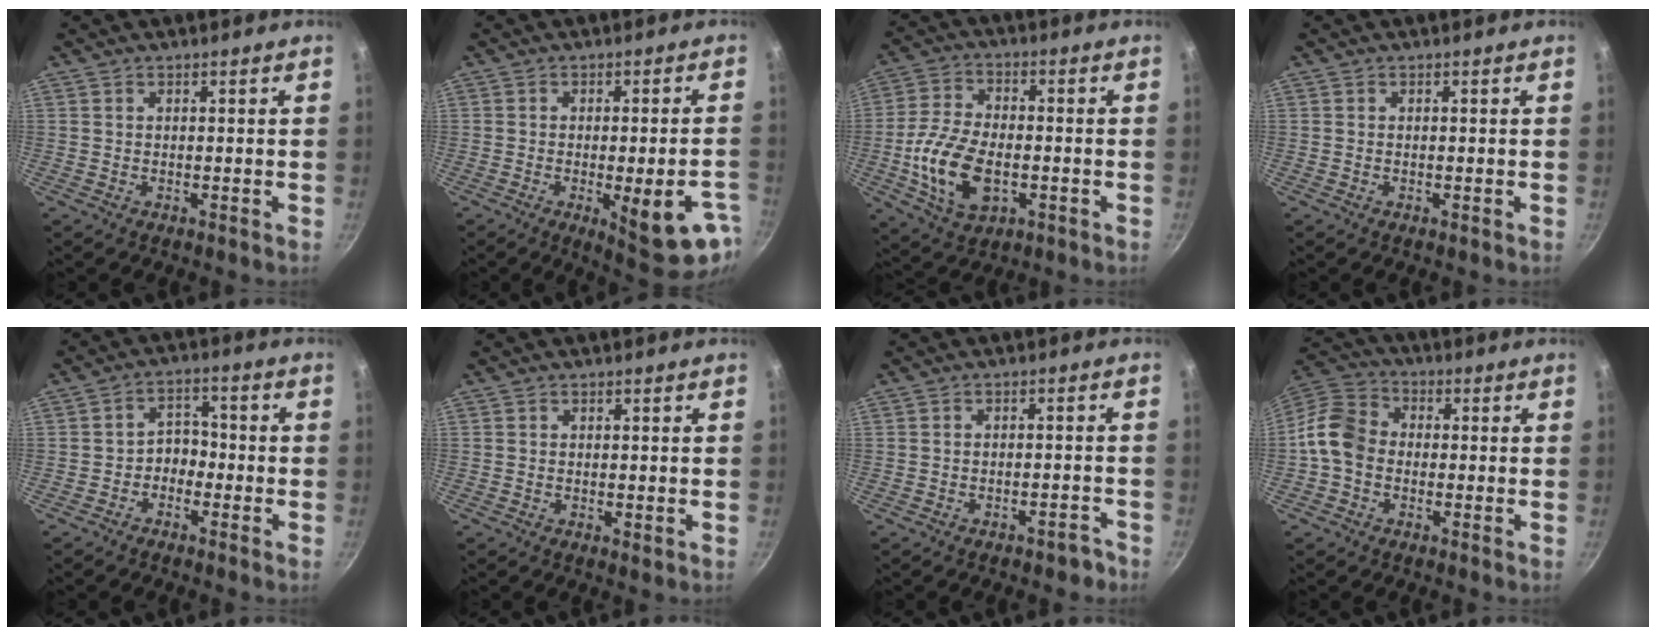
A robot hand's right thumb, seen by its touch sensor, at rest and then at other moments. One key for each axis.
{"total": 14.7, "fx": -5.0, "fy": 4.4, "fz": 13.1, "tx": -0.139, "ty": 0.003, "tz": -0.054}
{"total": 13.7, "fx": -3.0, "fy": 8.1, "fz": 10.7, "tx": -0.199, "ty": 0.017, "tz": -0.055}
{"total": 0.0}
{"total": 4.3, "fx": -1.9, "fy": 3.2, "fz": 2.1, "tx": -0.003, "ty": 0.030, "tz": -0.038}
{"total": 1.0, "fx": -0.1, "fy": 0.5, "fz": 0.8, "tx": -0.014, "ty": -0.002, "tz": -0.003}
{"total": 3.3, "fx": -2.4, "fy": 1.6, "fz": 1.5, "tx": -0.006, "ty": 0.038, "tz": -0.013}
{"total": 9.5, "fx": -1.5, "fy": 7.6, "fz": 5.6, "tx": -0.084, "ty": 0.027, "tz": -0.054}